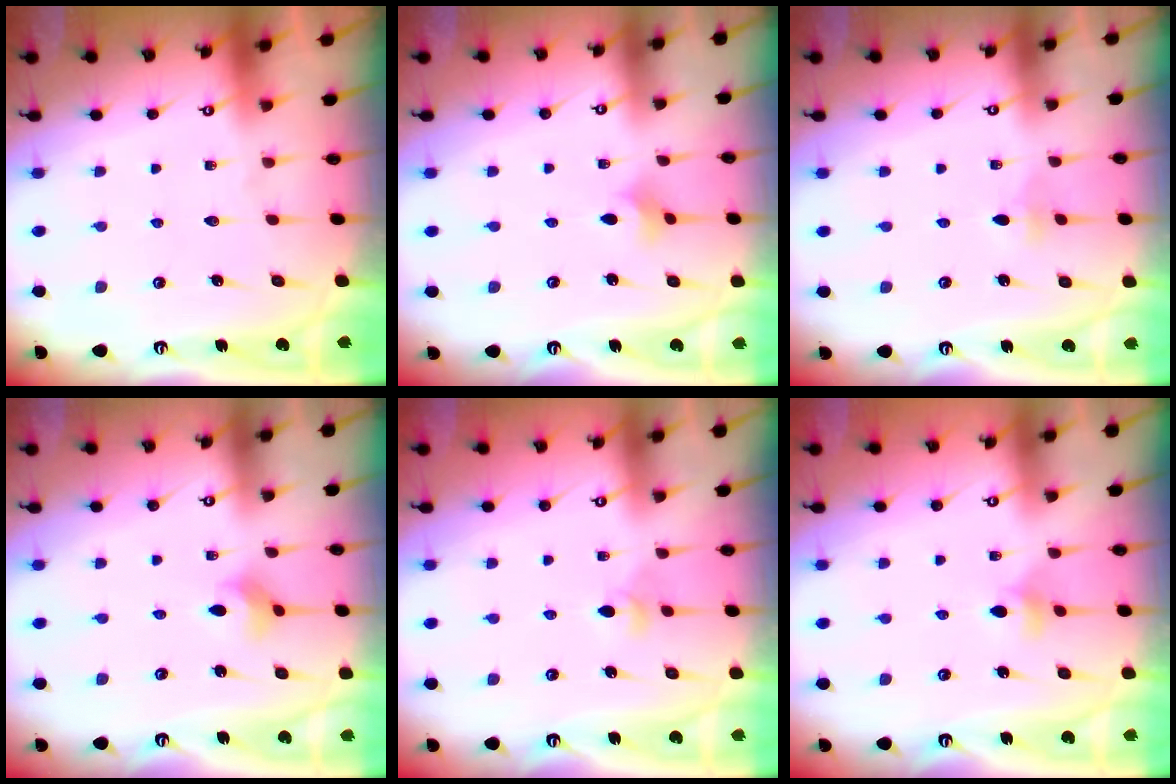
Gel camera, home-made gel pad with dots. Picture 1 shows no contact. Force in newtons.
{"total": 2.4, "press": 2.3, "slide": 0.4}
{"total": 2.4, "press": 2.3, "slide": 0.7}
{"total": 2.8, "press": 2.8, "slide": 0.2}
{"total": 3.6, "press": 3.5, "slide": 0.8}
{"total": 3.9, "press": 3.8, "slide": 0.7}